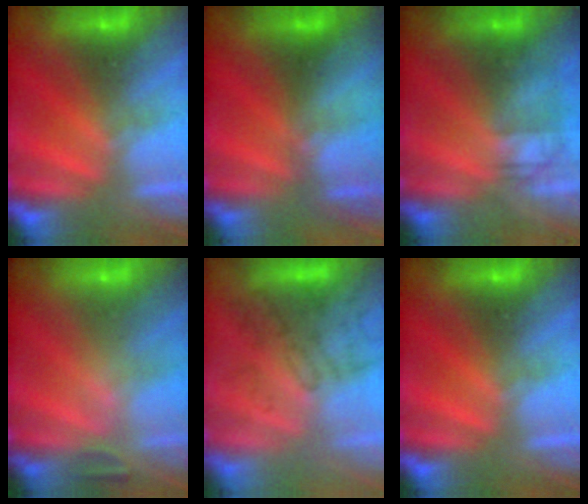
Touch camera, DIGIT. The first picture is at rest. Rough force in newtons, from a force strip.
{"total": 2.8}
{"total": 2.2}
{"total": 2.4}
{"total": 3.6}
{"total": 0.0}